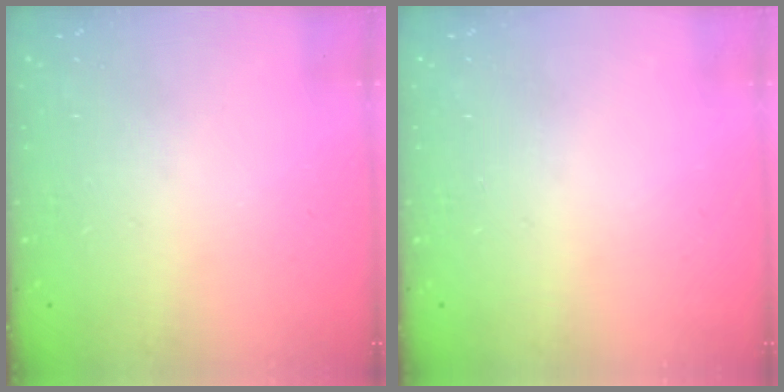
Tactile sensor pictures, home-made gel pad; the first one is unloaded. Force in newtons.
{"total": 0.0}